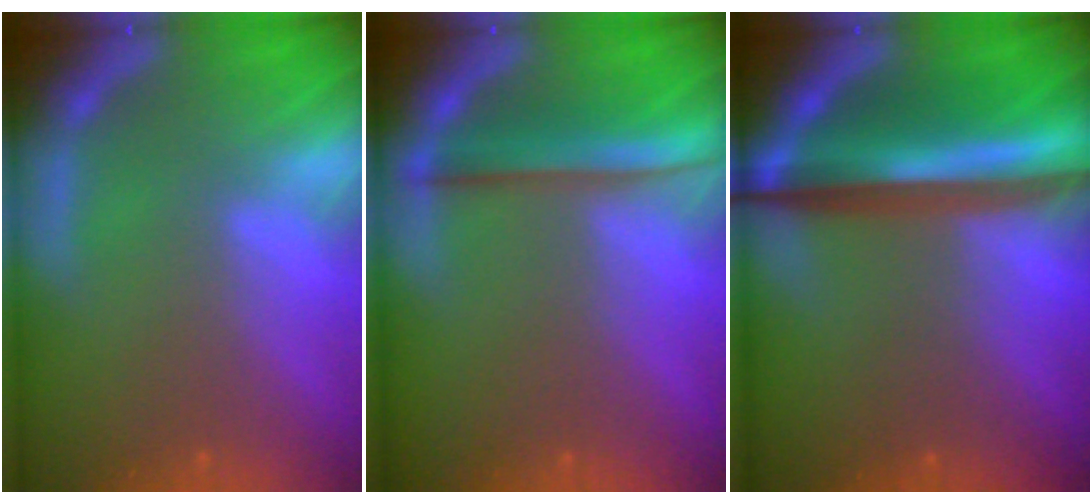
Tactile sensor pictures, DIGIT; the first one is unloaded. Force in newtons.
{"total": 4.0}
{"total": 10.0}